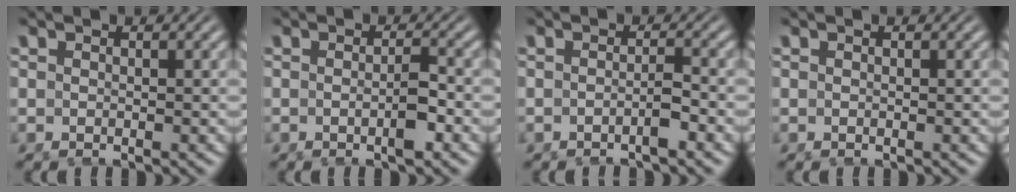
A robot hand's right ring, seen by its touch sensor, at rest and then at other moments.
{"total": 2.0, "force": [-0.8, 0.2, 1.8], "torque": [-0.020, 0.002, -0.016]}
{"total": 1.5, "force": [-1.1, -0.3, 1.0], "torque": [-0.008, 0.003, -0.021]}
{"total": 0.0}